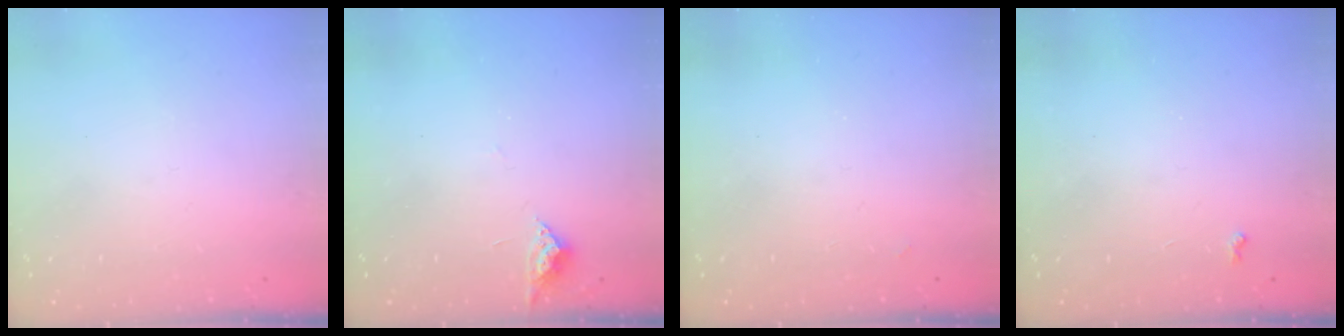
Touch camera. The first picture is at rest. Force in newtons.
{"total": 3.7, "press": 3.7, "slide": 0.5}
{"total": 1.1, "press": 1.0, "slide": 0.3}
{"total": 3.3, "press": 3.3, "slide": 0.6}